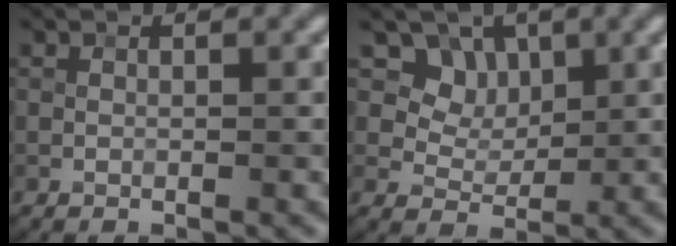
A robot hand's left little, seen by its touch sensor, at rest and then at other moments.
{"total": 7.2, "force": [3.6, 5.3, 3.1], "torque": [-0.055, -0.006, 0.068]}